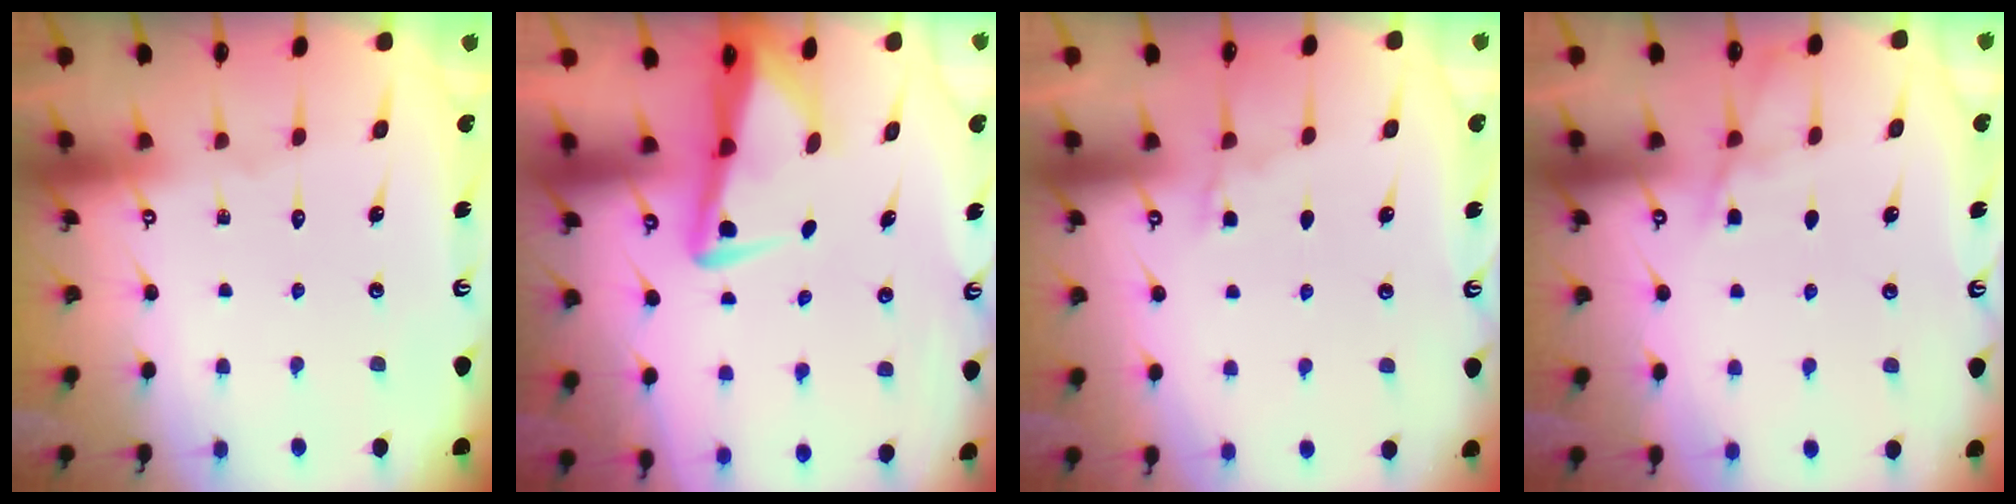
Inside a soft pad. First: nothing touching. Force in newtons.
{"total": 3.9, "press": 3.9, "slide": 0.6}
{"total": 4.7, "press": 4.6, "slide": 0.6}
{"total": 4.9, "press": 4.9, "slide": 0.5}